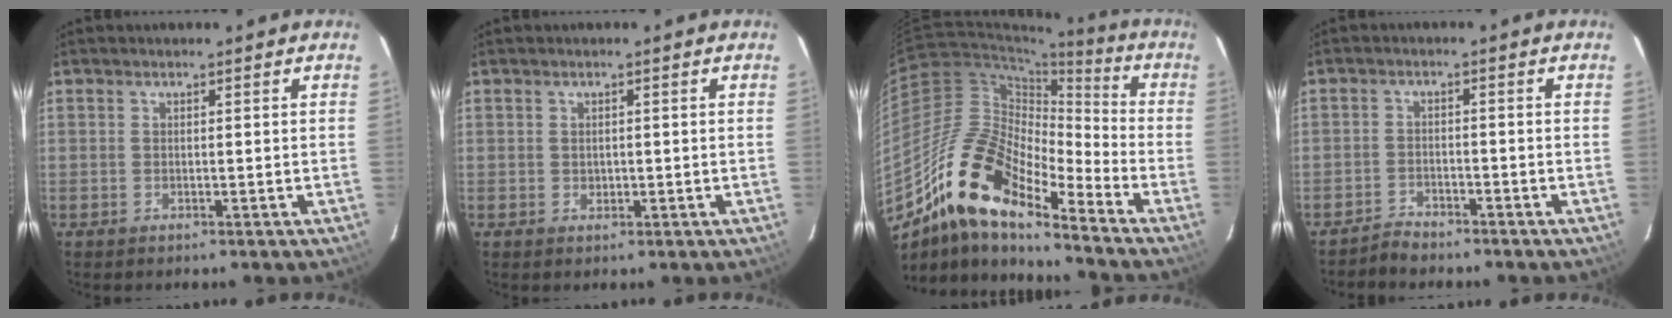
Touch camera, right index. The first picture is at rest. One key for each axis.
{"total": 1.2, "fx": 0.1, "fy": 1.1, "fz": 0.4, "tx": -0.004, "ty": 0.001, "tz": 0.004}
{"total": 17.7, "fx": -12.8, "fy": 5.0, "fz": 11.2, "tx": -0.191, "ty": -0.008, "tz": -0.257}
{"total": 3.0, "fx": -2.9, "fy": 0.9, "fz": 0.2, "tx": -0.014, "ty": 0.002, "tz": -0.052}